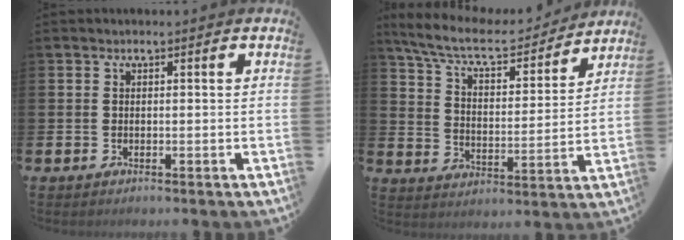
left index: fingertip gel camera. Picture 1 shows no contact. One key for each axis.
{"total": 9.0, "fx": 8.1, "fy": 1.9, "fz": 3.5, "tx": -0.099, "ty": -0.052, "tz": 0.136}